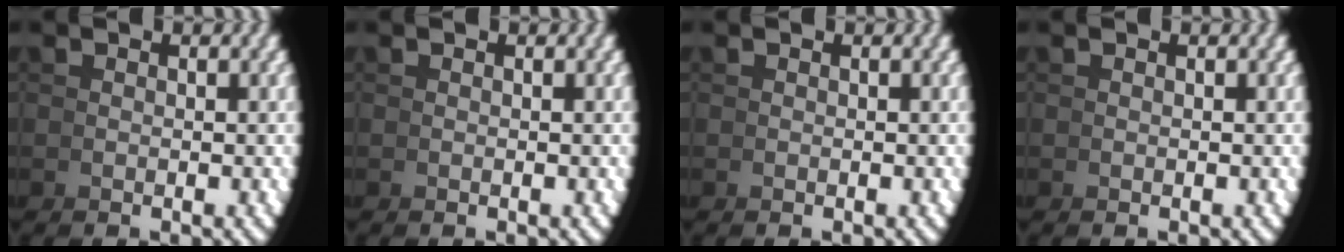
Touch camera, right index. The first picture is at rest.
{"total": 0.0}
{"total": 0.0}
{"total": 0.0}